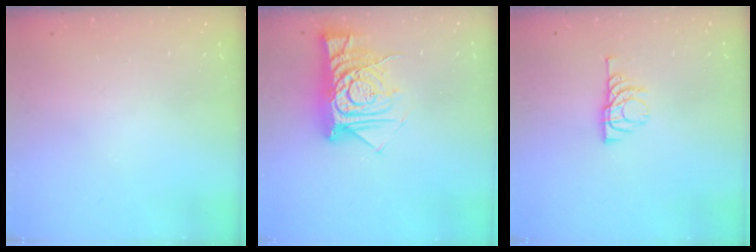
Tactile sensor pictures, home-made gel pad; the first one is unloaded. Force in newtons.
{"total": 12.6, "press": 12.6, "slide": 1.1}
{"total": 6.1, "press": 6.1, "slide": 0.8}